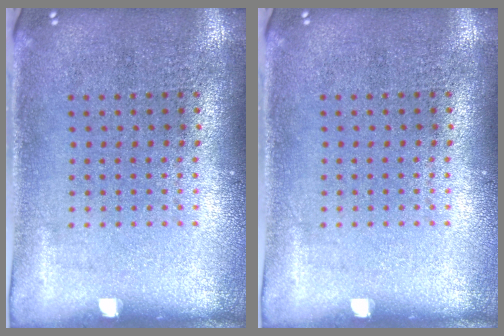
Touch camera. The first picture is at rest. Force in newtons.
{"total": 0.0}